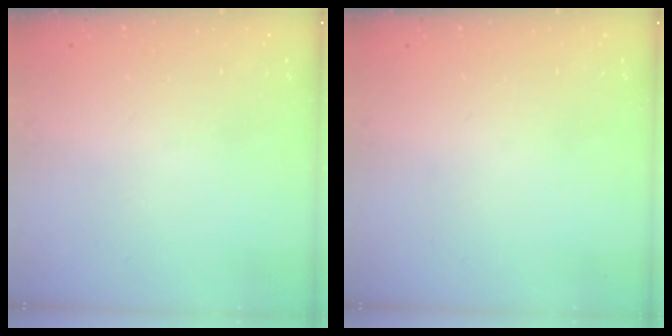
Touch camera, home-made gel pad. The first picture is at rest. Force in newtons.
{"total": 0.0}